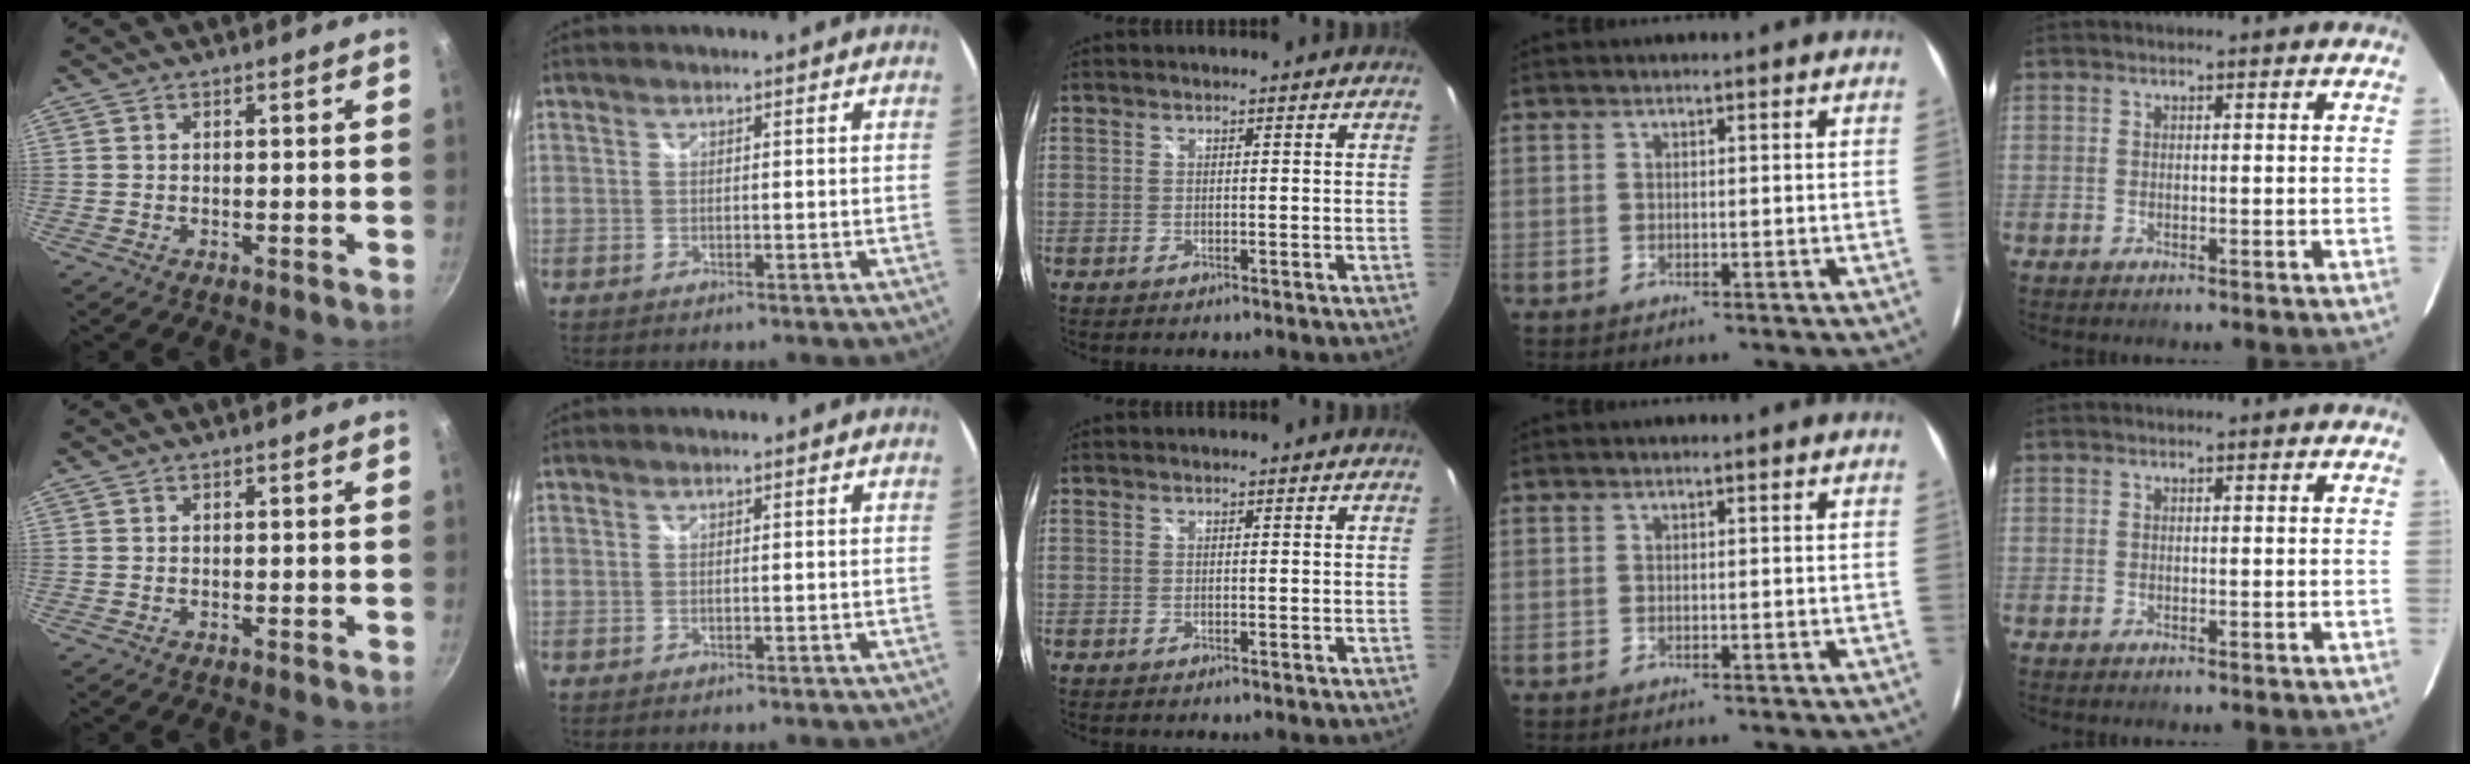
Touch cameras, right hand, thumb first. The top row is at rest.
{}